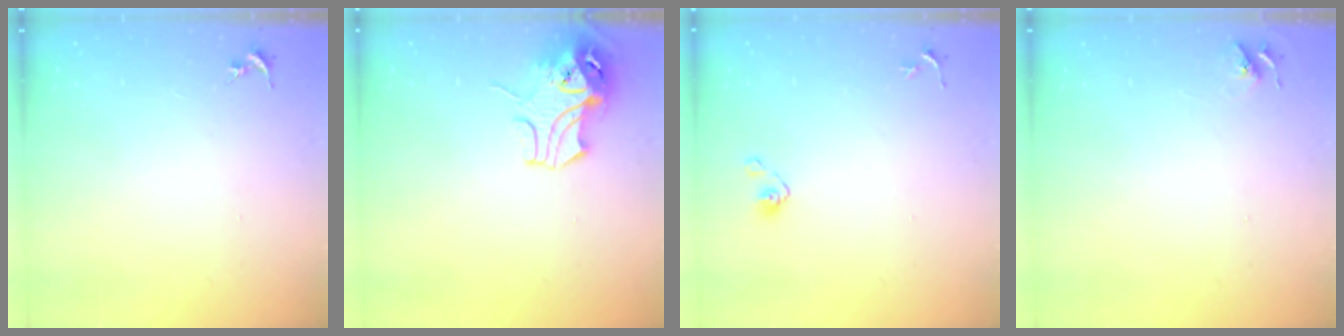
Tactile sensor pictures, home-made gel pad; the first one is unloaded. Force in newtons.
{"total": 10.3, "press": 10.2, "slide": 1.6}
{"total": 4.9, "press": 4.6, "slide": 1.8}
{"total": 5.8, "press": 5.8, "slide": 0.7}